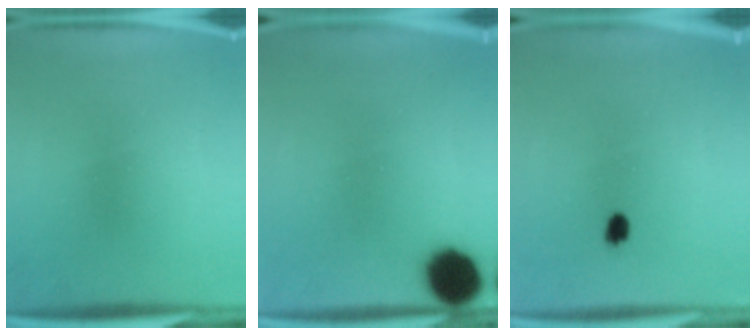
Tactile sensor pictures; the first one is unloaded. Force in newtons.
{"total": 9.7}
{"total": 2.7}